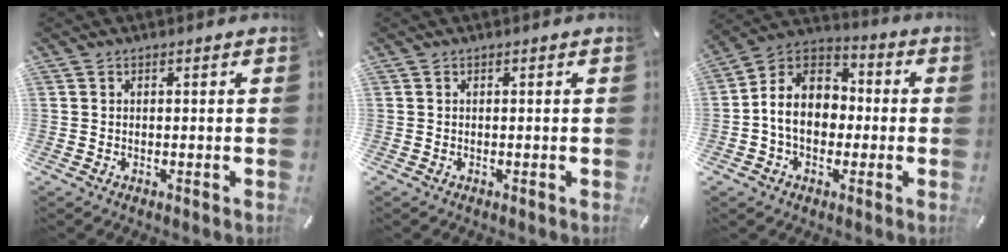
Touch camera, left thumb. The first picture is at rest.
{"total": 0.0}
{"total": 10.8, "force": [-1.8, 8.9, 5.8], "torque": [-0.137, 0.013, -0.038]}